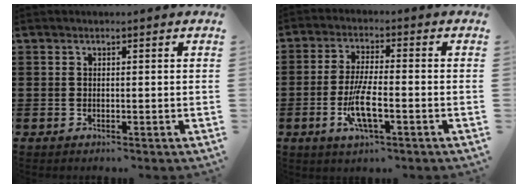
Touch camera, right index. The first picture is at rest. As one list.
[{"total": 6.9, "force": [-2.4, 1.6, 6.2], "torque": [-0.136, -0.014, -0.049]}]